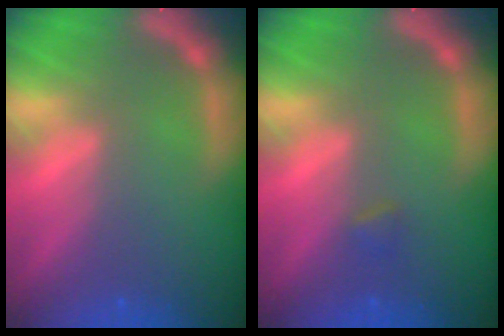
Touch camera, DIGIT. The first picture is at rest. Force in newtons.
{"total": 0.9}